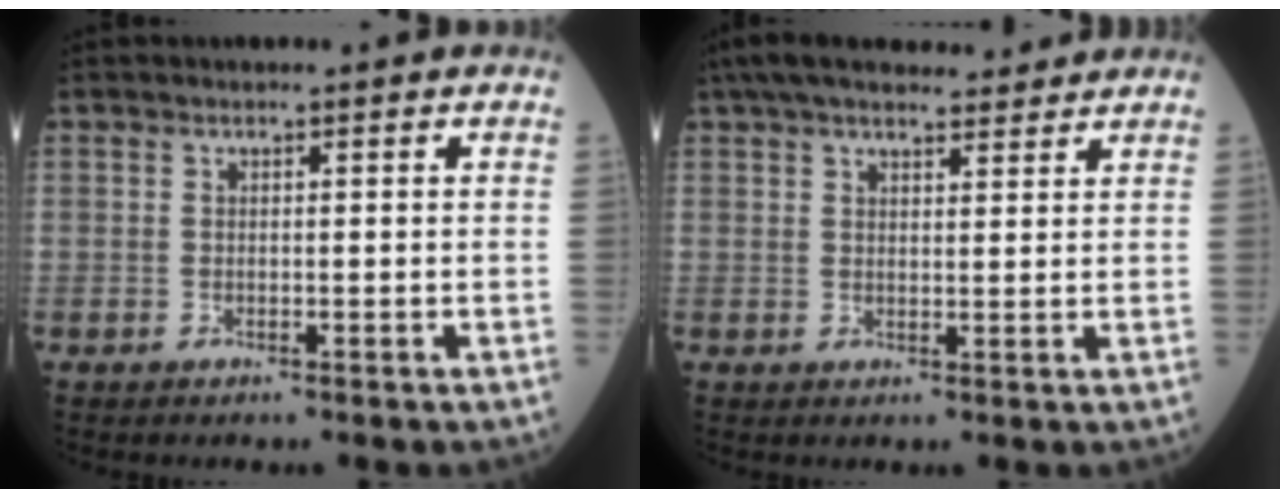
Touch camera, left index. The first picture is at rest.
{"total": 14.2, "force": [12.3, 3.4, 6.2], "torque": [-0.098, 0.047, 0.182]}